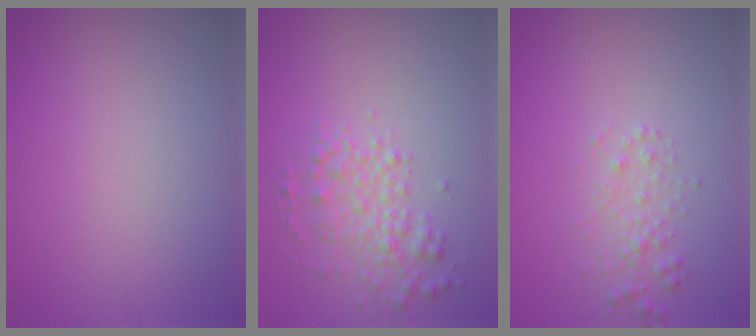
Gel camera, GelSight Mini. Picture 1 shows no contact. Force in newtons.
{"total": 3.0, "press": 3.0, "slide": 0.0}
{"total": 1.6, "press": 1.6, "slide": 0.0}